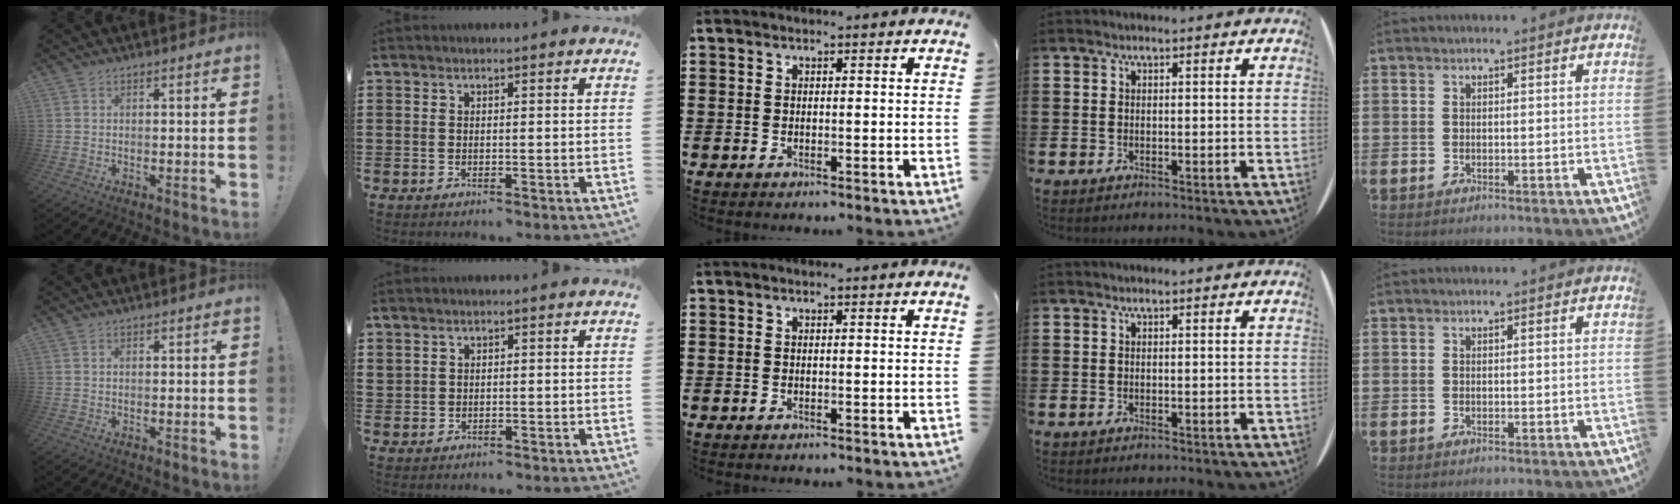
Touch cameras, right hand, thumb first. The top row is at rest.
{"index": {"total": 1.0, "force": [0.8, 0.6, 0.3], "torque": [-0.007, 0.002, 0.015]}}